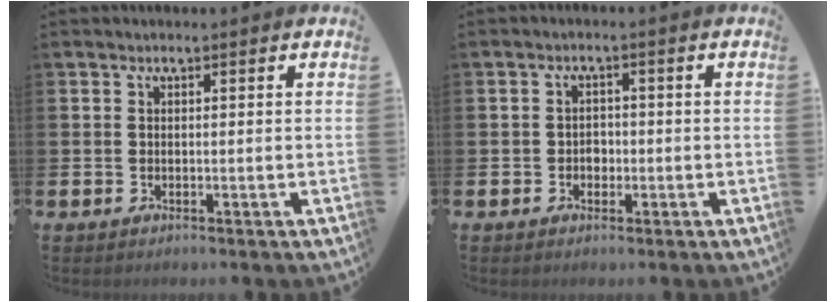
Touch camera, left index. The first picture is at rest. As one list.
[{"total": 1.8, "force": [-0.5, 1.5, 0.7], "torque": [-0.003, 0.000, -0.015]}]